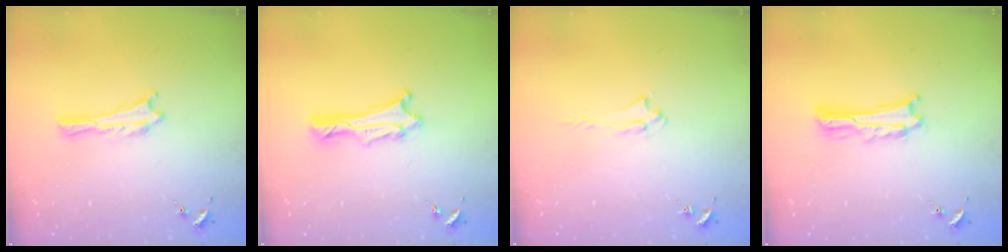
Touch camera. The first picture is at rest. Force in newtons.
{"total": 1.5, "press": 1.5, "slide": 0.1}
{"total": 1.9, "press": 1.8, "slide": 0.4}
{"total": 2.0, "press": 2.0, "slide": 0.3}